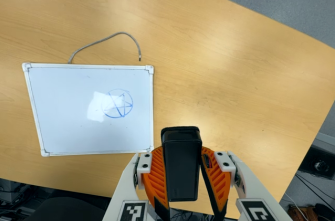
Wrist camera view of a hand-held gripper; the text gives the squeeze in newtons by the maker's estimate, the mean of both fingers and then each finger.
{"total": 8.0, "left": 7.0, "right": 8.9}